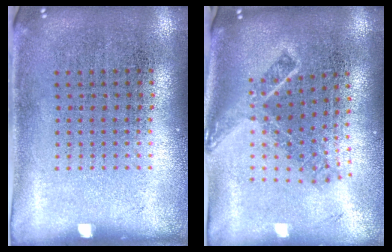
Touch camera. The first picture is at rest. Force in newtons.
{"total": 2.0, "press": 1.4, "slide": 1.4}